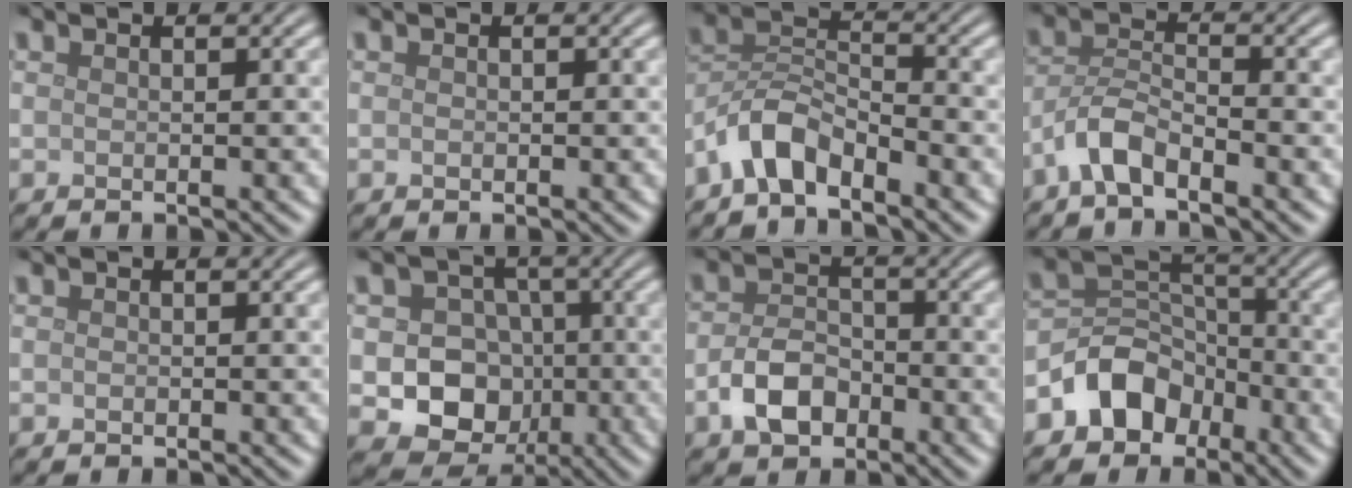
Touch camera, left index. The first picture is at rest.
{"total": 0.0}
{"total": 4.3, "force": [-3.3, 1.8, 2.2], "torque": [-0.036, 0.012, -0.075]}
{"total": 3.3, "force": [-2.4, 1.0, 2.1], "torque": [-0.042, 0.010, -0.057]}
{"total": 0.0}
{"total": 7.3, "force": [-1.1, 6.4, 3.2], "torque": [-0.030, -0.008, -0.036]}
{"total": 4.0, "force": [-1.8, 2.6, 2.4], "torque": [-0.048, 0.002, -0.038]}
{"total": 5.4, "force": [-3.0, 4.1, 1.9], "torque": [-0.014, 0.007, -0.061]}